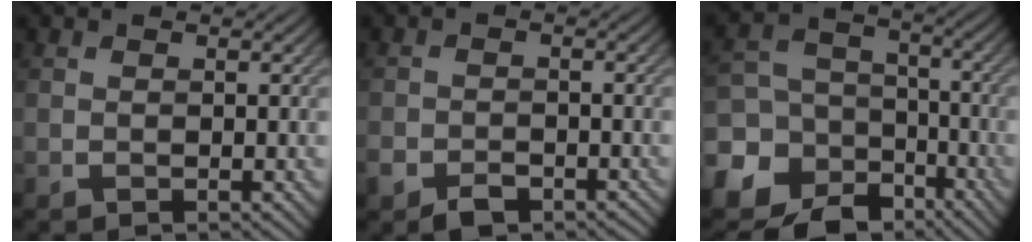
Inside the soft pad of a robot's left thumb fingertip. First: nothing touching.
{"total": 4.0, "force": [-2.7, 2.2, 1.9], "torque": [-0.030, -0.008, -0.051]}
{"total": 15.7, "force": [-9.4, 11.4, 5.1], "torque": [-0.169, -0.054, -0.152]}